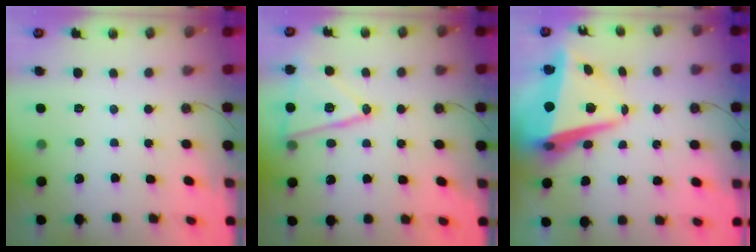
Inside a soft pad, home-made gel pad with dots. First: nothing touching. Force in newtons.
{"total": 15.5, "press": 15.3, "slide": 2.7}
{"total": 11.6, "press": 11.3, "slide": 2.4}